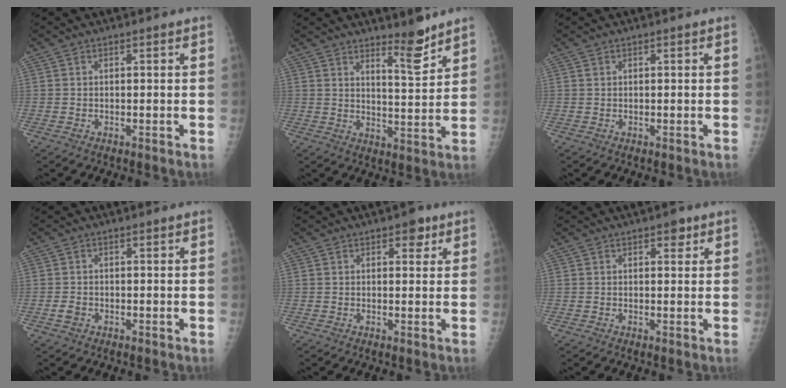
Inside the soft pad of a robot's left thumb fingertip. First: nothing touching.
{"total": 6.7, "force": [5.3, 1.2, 4.0], "torque": [-0.052, -0.052, 0.084]}
{"total": 0.0}
{"total": 1.7, "force": [-0.6, 1.3, 0.9], "torque": [-0.014, 0.002, -0.012]}
{"total": 3.1, "force": [1.7, 1.8, 1.8], "torque": [-0.004, -0.004, 0.019]}
{"total": 2.3, "force": [1.3, 1.3, 1.4], "torque": [-0.004, -0.004, 0.015]}